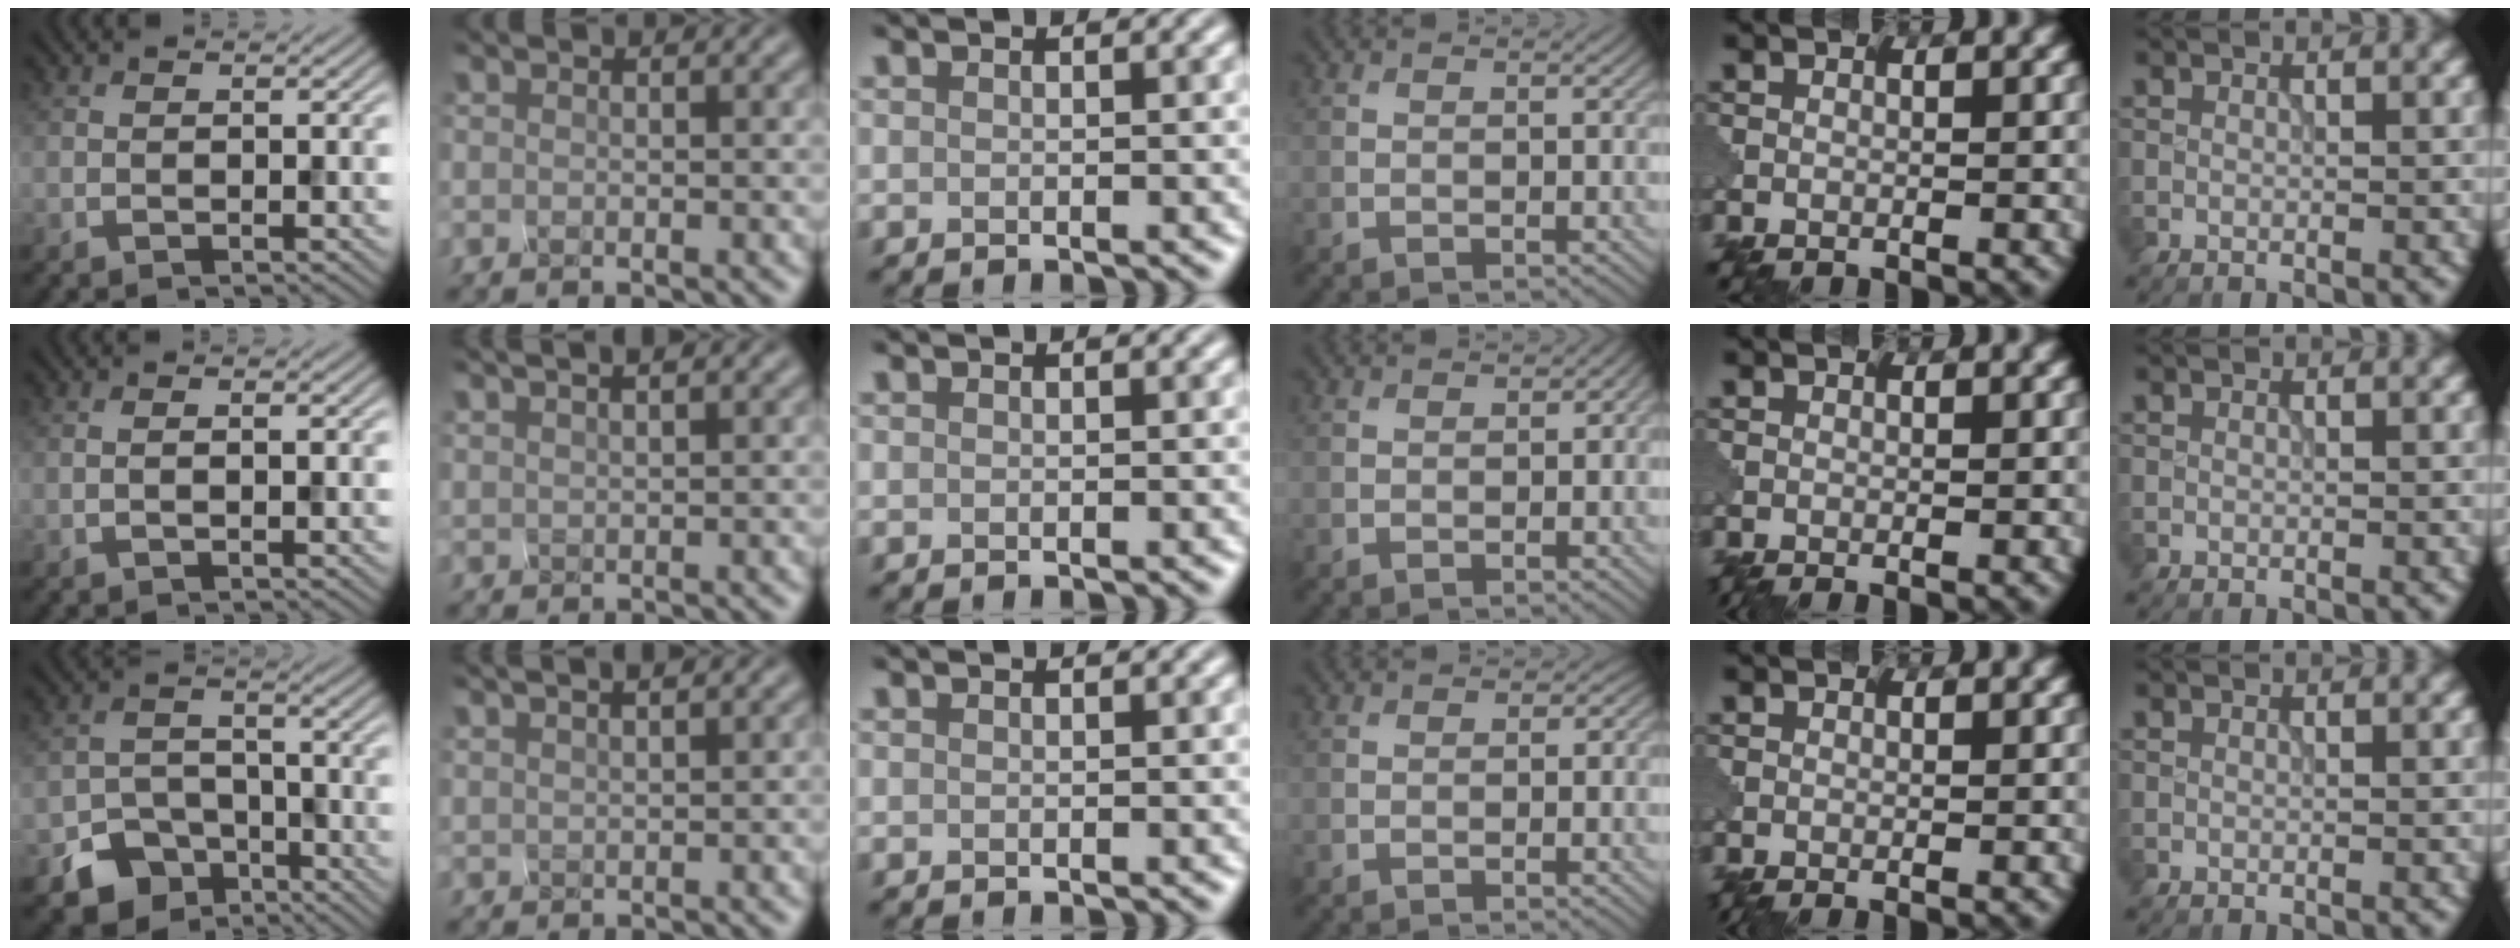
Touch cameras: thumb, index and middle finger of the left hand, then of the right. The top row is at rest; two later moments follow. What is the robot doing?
{"motion": "squeeze", "object": "hand grip exerciser"}